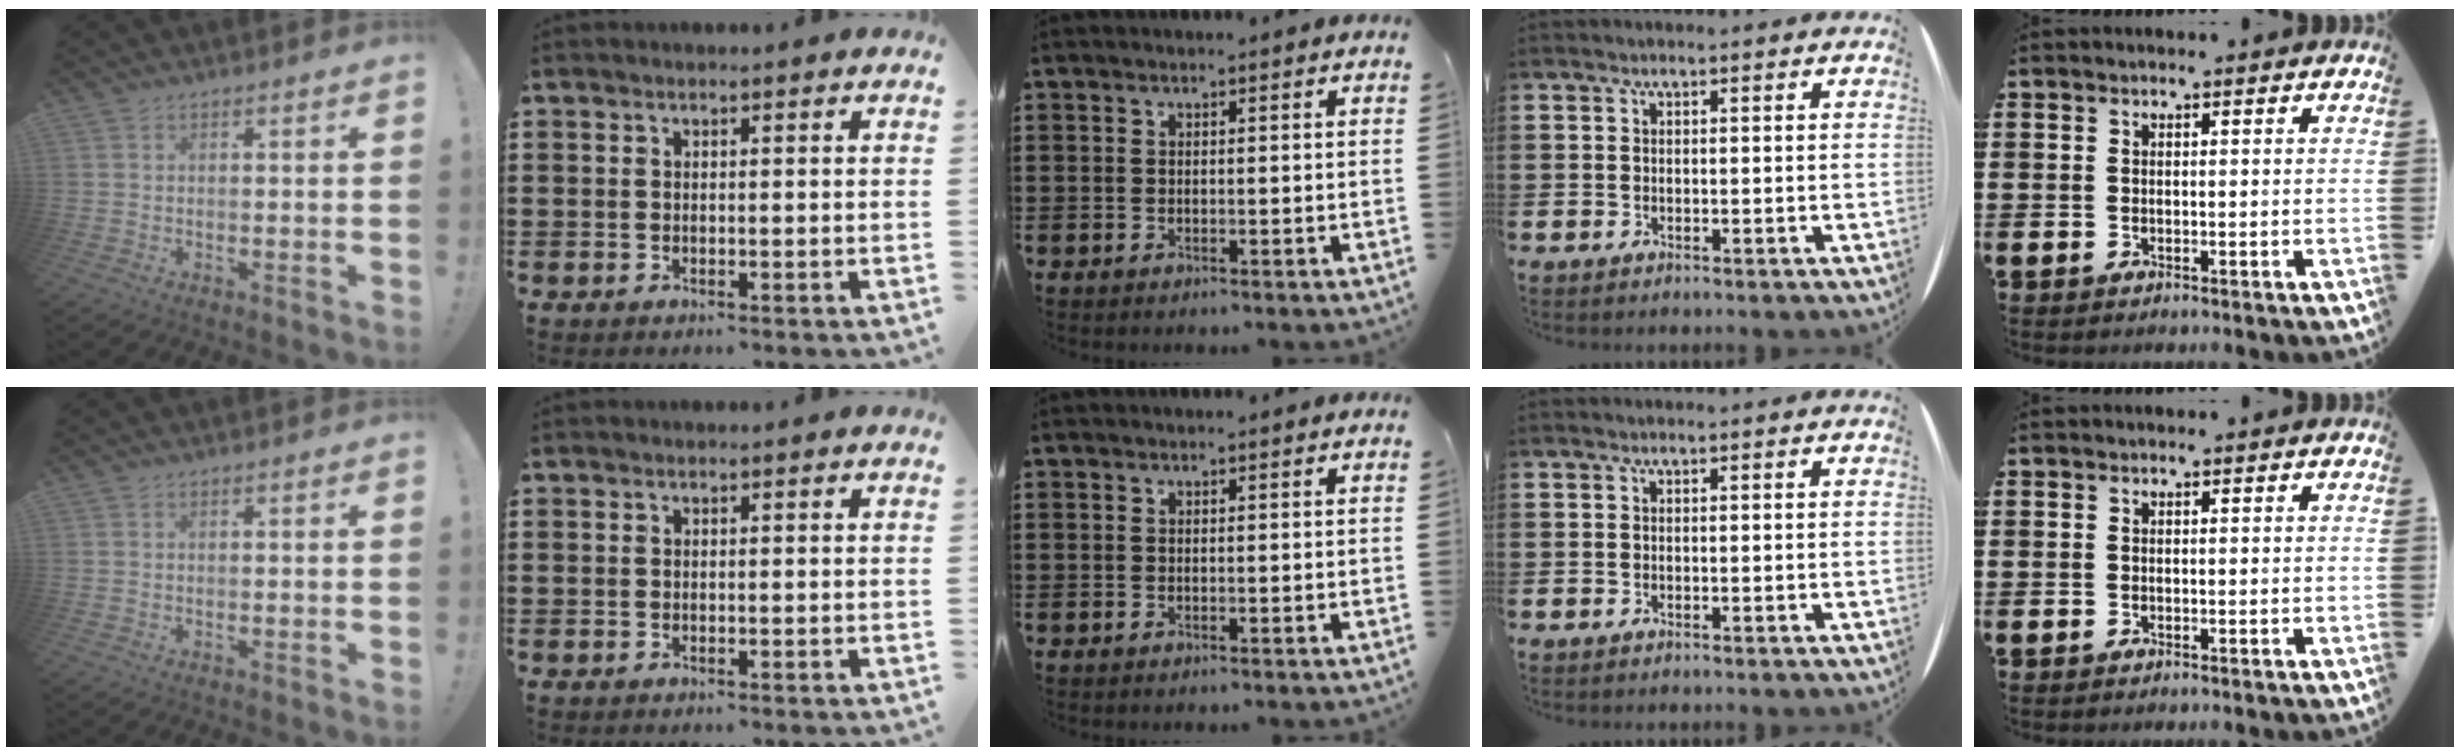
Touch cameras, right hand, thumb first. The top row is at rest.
{}